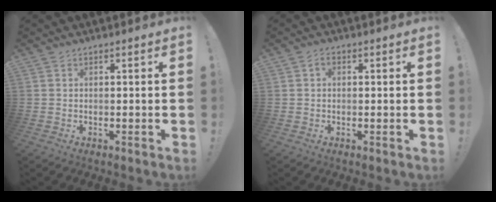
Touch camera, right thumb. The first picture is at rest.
{"total": 1.6, "force": [0.1, 1.2, 1.0], "torque": [-0.019, 0.006, 0.000]}